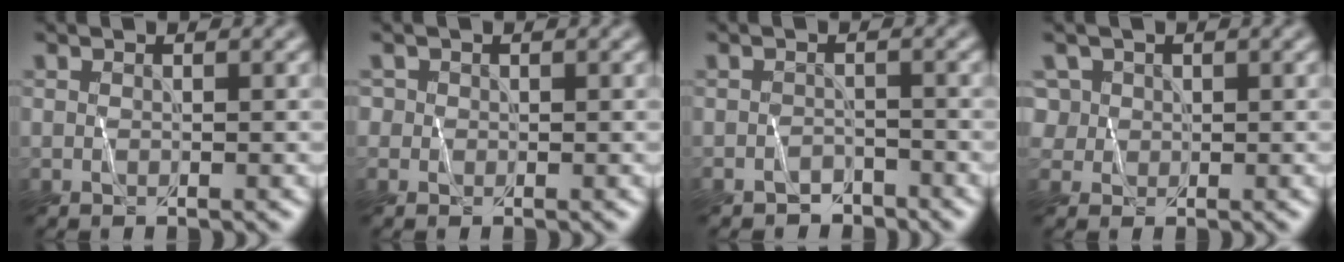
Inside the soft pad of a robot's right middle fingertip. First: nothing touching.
{"total": 0.6, "force": [0.1, 0.6, -0.1], "torque": [0.005, 0.004, -0.003]}
{"total": 1.8, "force": [-1.7, 0.6, -0.1], "torque": [0.005, 0.006, -0.030]}
{"total": 2.9, "force": [1.3, 2.4, 1.0], "torque": [-0.028, 0.009, 0.033]}